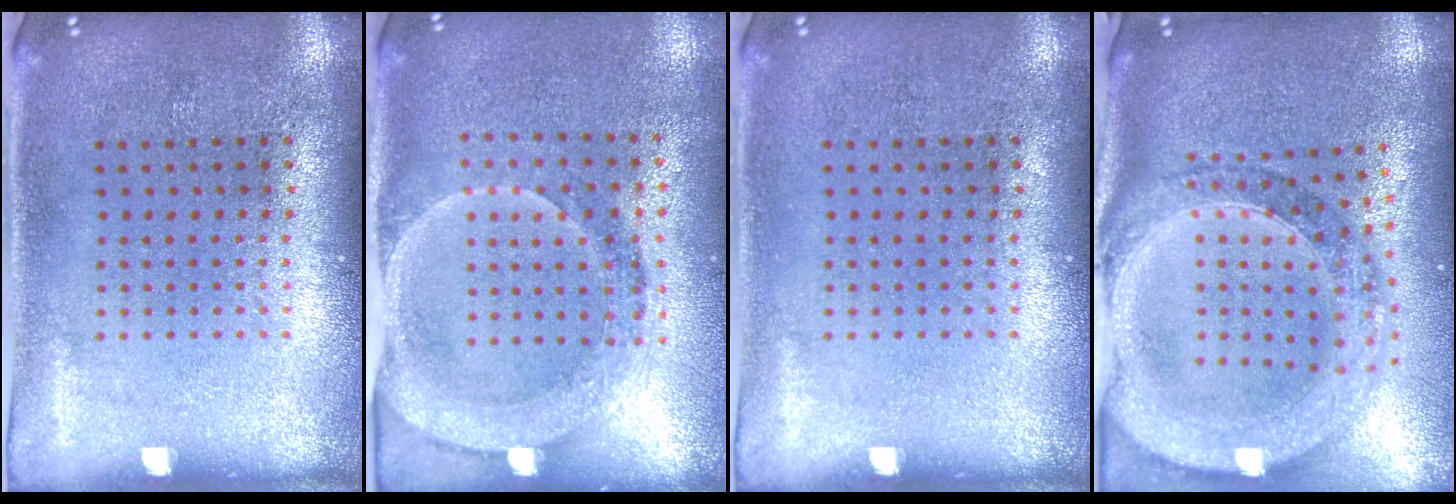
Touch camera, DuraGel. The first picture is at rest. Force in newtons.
{"total": 1.8, "press": 1.6, "slide": 0.7}
{"total": 0.0}
{"total": 2.6, "press": 2.3, "slide": 1.3}